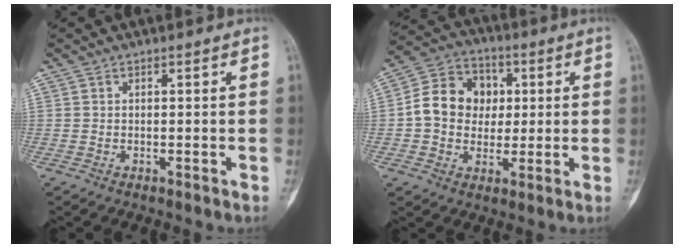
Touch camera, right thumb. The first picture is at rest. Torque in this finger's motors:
{"motor_torque": [0.77, 0.96, 1.28, 0.00, 0.20]}